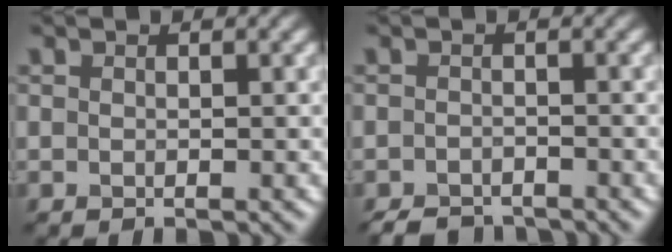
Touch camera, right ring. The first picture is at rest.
{"total": 2.8, "force": [-2.5, 0.9, 0.6], "torque": [-0.006, -0.003, -0.045]}